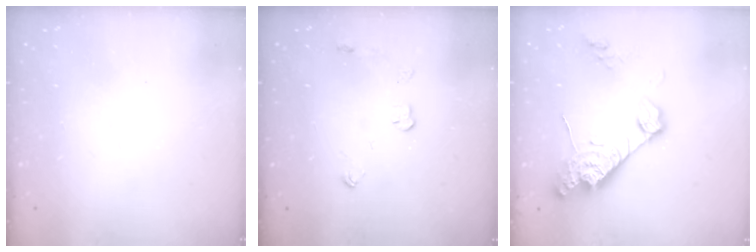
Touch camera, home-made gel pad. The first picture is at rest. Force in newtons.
{"total": 3.7, "press": 3.7, "slide": 0.6}
{"total": 14.8, "press": 14.8, "slide": 1.3}